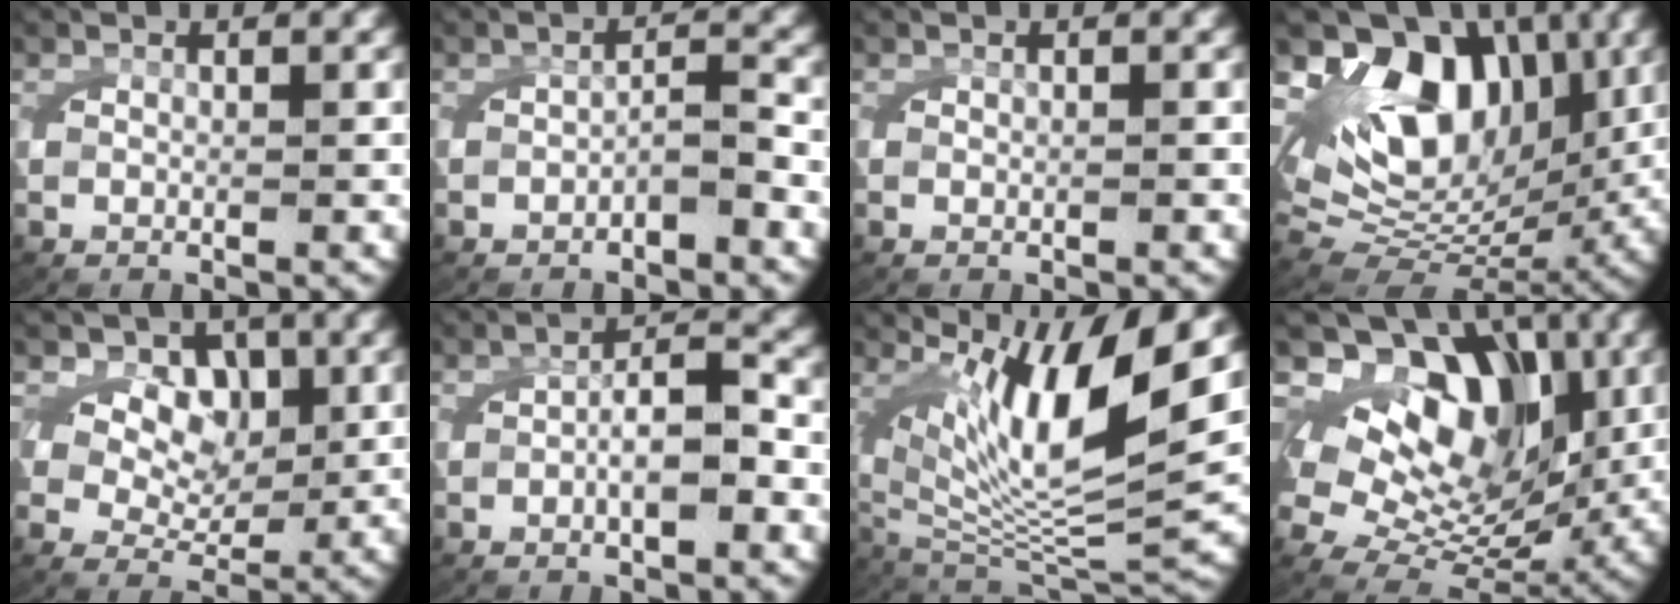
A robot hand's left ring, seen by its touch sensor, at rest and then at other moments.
{"total": 1.6, "force": [-1.1, 0.3, 1.0], "torque": [-0.017, -0.007, -0.015]}
{"total": 0.0}
{"total": 16.5, "force": [3.6, 12.2, 10.6], "torque": [-0.203, -0.011, 0.058]}
{"total": 6.5, "force": [1.6, 5.3, 3.4], "torque": [-0.064, -0.016, 0.024]}
{"total": 3.3, "force": [-0.8, 1.1, 3.0], "torque": [-0.048, 0.007, -0.017]}
{"total": 13.0, "force": [2.0, 6.6, 11.0], "torque": [-0.197, -0.024, 0.047]}
{"total": 15.5, "force": [3.1, 11.2, 10.2], "torque": [-0.189, -0.027, 0.057]}